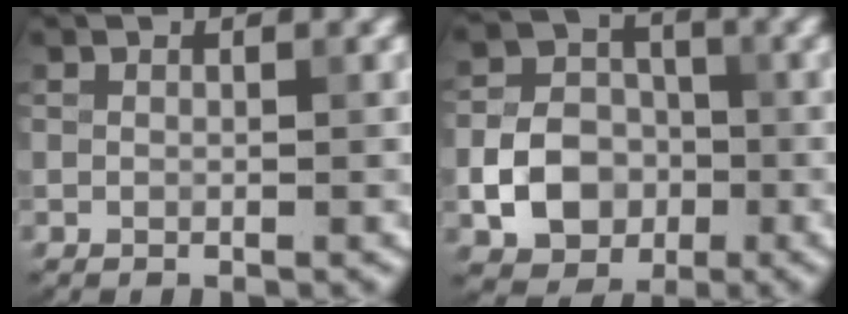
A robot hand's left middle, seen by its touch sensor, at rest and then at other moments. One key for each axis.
{"total": 5.7, "fx": -1.6, "fy": 4.7, "fz": 2.9, "tx": -0.044, "ty": -0.001, "tz": -0.032}